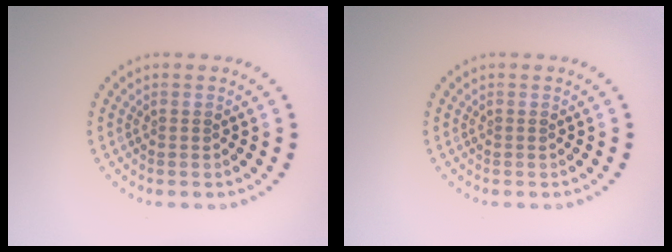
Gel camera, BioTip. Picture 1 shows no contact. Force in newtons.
{"total": 0.0}